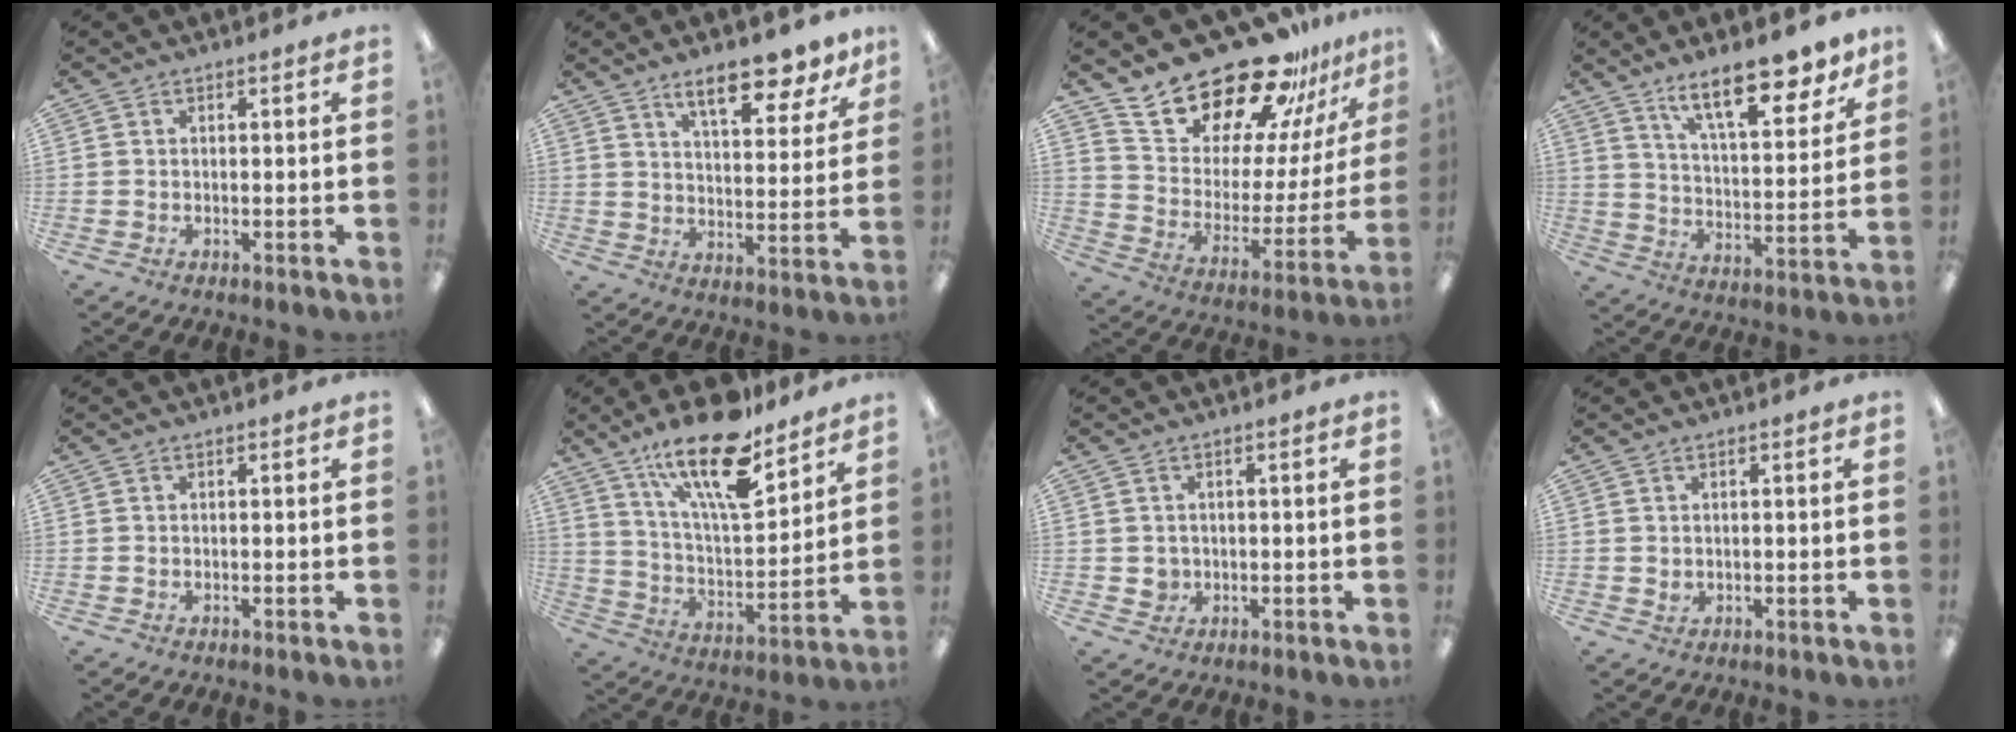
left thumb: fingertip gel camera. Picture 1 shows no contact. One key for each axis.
{"total": 12.4, "fx": 9.2, "fy": 4.2, "fz": 7.2, "tx": -0.090, "ty": -0.051, "tz": 0.155}
{"total": 24.3, "fx": 20.3, "fy": 10.0, "fz": 8.9, "tx": -0.138, "ty": -0.153, "tz": 0.359}
{"total": 17.3, "fx": 12.9, "fy": 5.9, "fz": 10.0, "tx": -0.146, "ty": -0.078, "tz": 0.214}
{"total": 0.0}
{"total": 21.5, "fx": 14.9, "fy": 7.2, "fz": 13.7, "tx": -0.229, "ty": -0.088, "tz": 0.249}
{"total": 2.3, "fx": 0.4, "fy": 2.2, "fz": 0.6, "tx": -0.005, "ty": 0.000, "tz": 0.005}
{"total": 1.3, "fx": 0.7, "fy": 0.9, "fz": 0.5, "tx": -0.004, "ty": -0.001, "tz": 0.011}